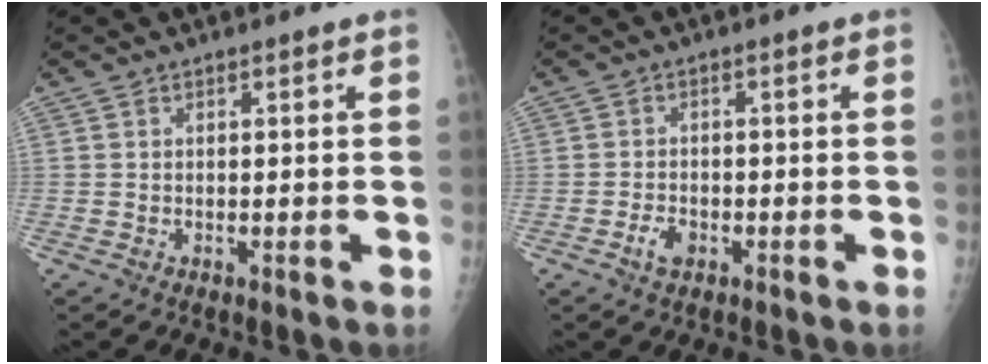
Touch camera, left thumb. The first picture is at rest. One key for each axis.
{"total": 2.7, "fx": -1.4, "fy": 1.7, "fz": 1.6, "tx": -0.028, "ty": 0.009, "tz": -0.023}